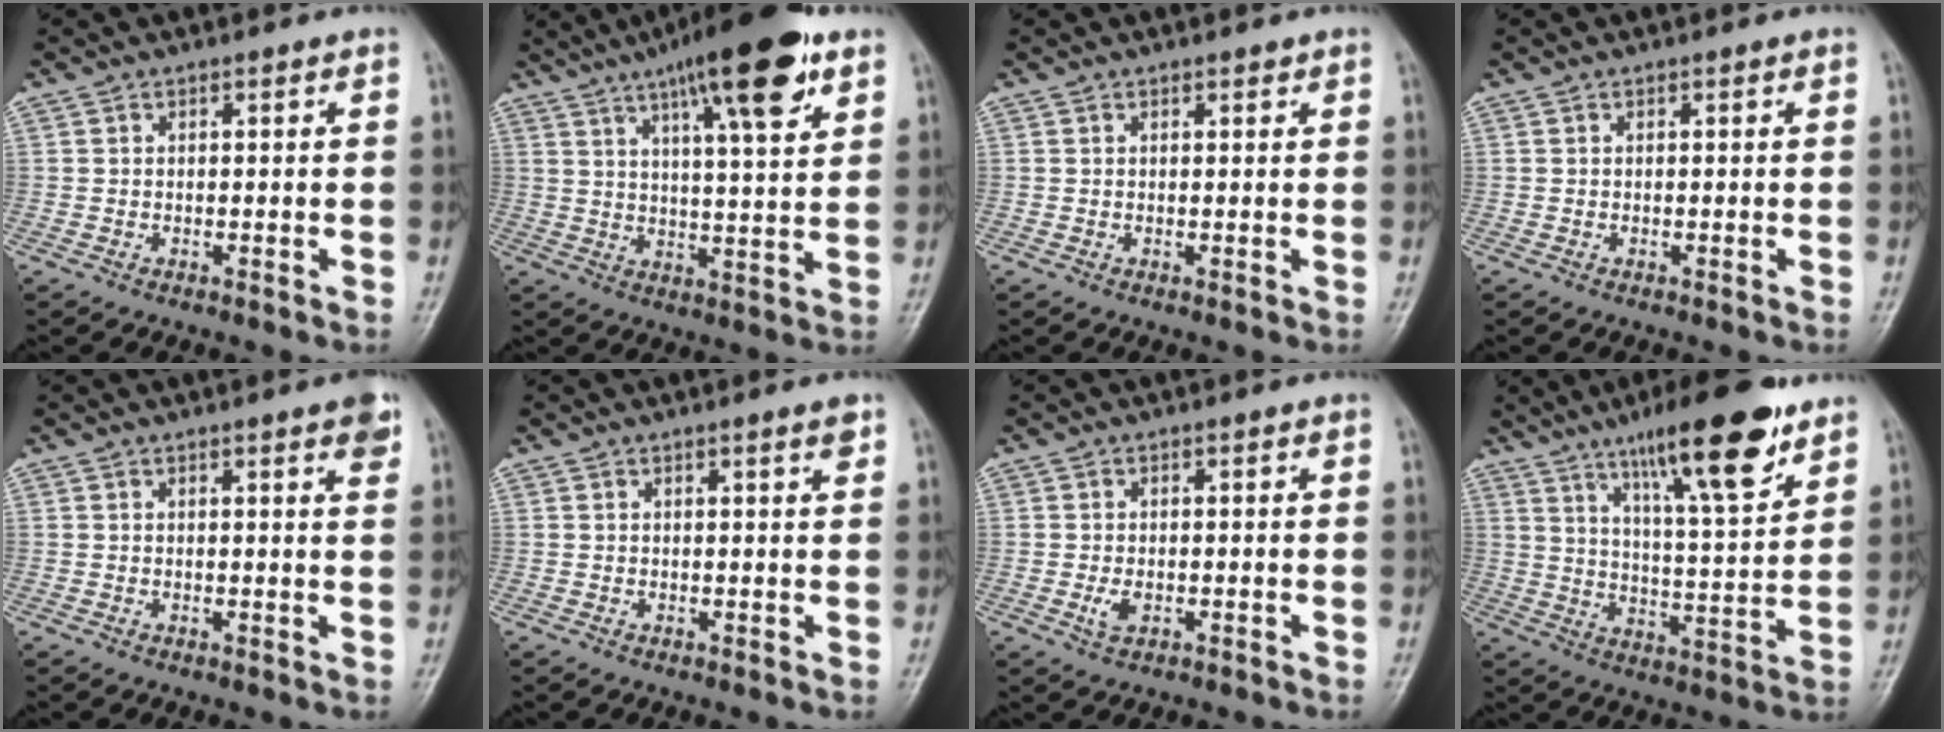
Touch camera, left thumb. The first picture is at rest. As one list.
[{"total": 17.1, "force": [9.5, 4.1, 13.7], "torque": [-0.190, -0.028, 0.144]}, {"total": 0.7, "force": [0.6, 0.3, 0.4], "torque": [-0.005, -0.003, 0.007]}, {"total": 0.0}, {"total": 3.3, "force": [2.0, 0.5, 2.6], "torque": [-0.027, -0.007, 0.021]}, {"total": 2.1, "force": [1.4, 0.1, 1.5], "torque": [-0.019, -0.009, 0.020]}, {"total": 2.3, "force": [-0.5, 1.4, 1.8], "torque": [-0.035, -0.003, -0.008]}, {"total": 17.6, "force": [11.0, 3.8, 13.2], "torque": [-0.187, -0.053, 0.179]}]